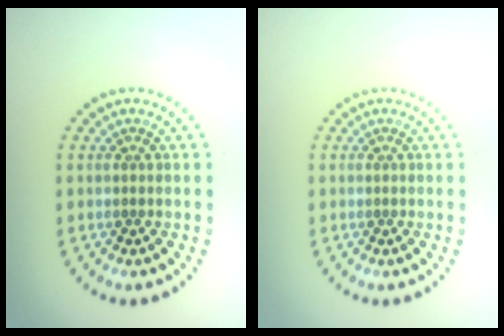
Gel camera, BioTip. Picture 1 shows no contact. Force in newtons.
{"total": 0.0}